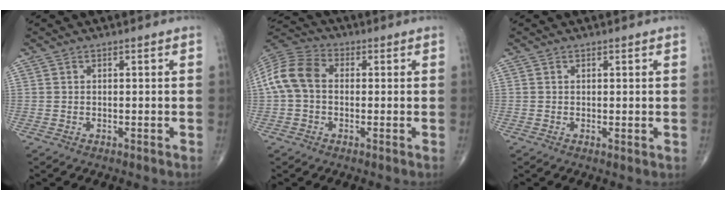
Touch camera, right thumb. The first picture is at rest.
{"total": 10.1, "force": [0.2, 7.3, 7.0], "torque": [-0.144, 0.031, -0.008]}
{"total": 0.8, "force": [0.2, 0.3, 0.7], "torque": [-0.016, -0.005, 0.003]}